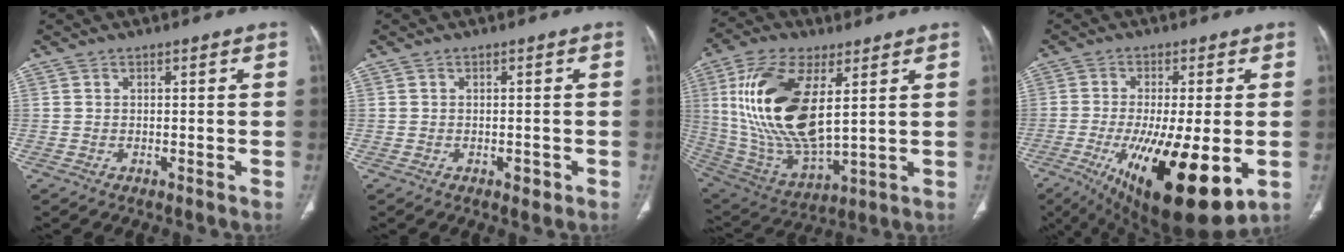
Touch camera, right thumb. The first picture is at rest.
{"total": 1.4, "force": [-0.6, 0.8, 0.9], "torque": [-0.008, 0.000, -0.006]}
{"total": 22.6, "force": [5.3, 10.3, 19.4], "torque": [-0.389, -0.028, 0.108]}
{"total": 20.9, "force": [-6.1, 6.5, 18.9], "torque": [-0.301, -0.031, -0.076]}